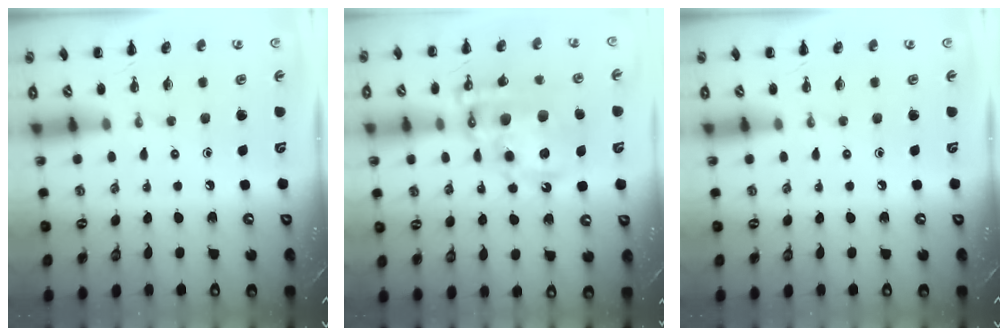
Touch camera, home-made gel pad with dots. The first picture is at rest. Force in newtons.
{"total": 17.5, "press": 17.0, "slide": 3.8}
{"total": 0.0}